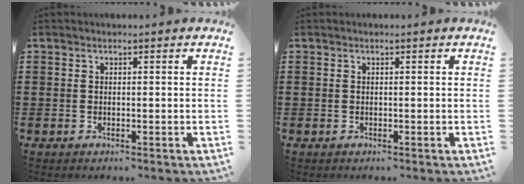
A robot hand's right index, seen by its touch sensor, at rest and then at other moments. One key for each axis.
{"total": 0.0}